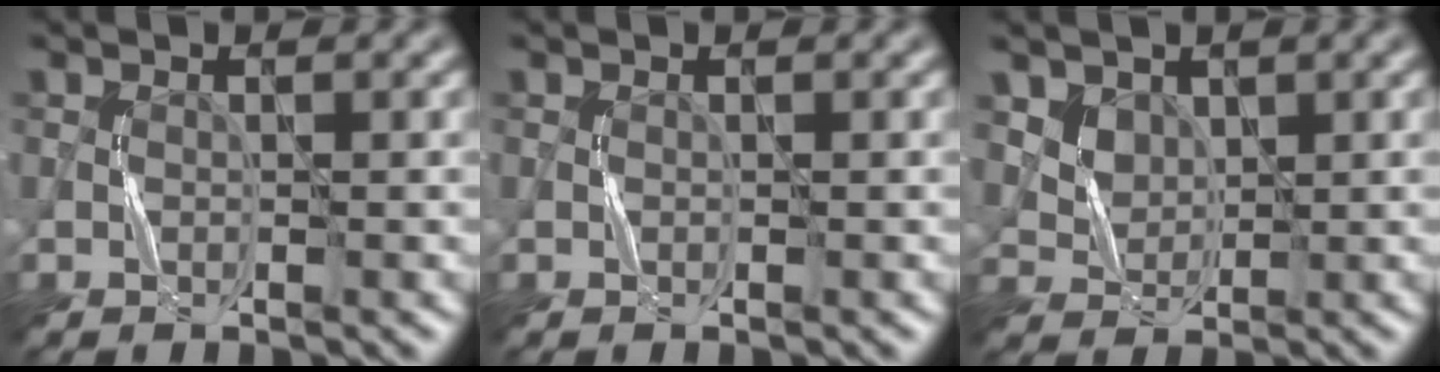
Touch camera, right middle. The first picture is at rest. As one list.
[{"total": 0.0}, {"total": 3.7, "force": [2.3, 2.6, 1.5], "torque": [-0.051, -0.010, 0.071]}]